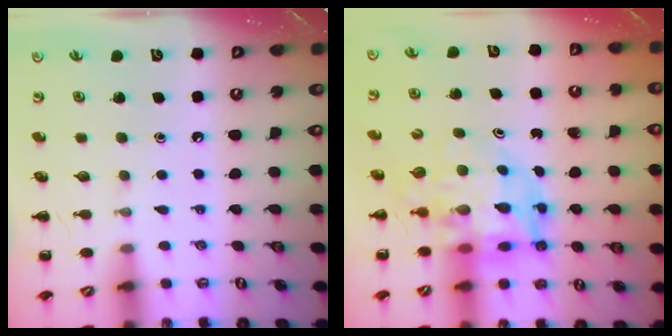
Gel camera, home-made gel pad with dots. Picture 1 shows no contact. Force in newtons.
{"total": 11.1, "press": 10.6, "slide": 3.6}